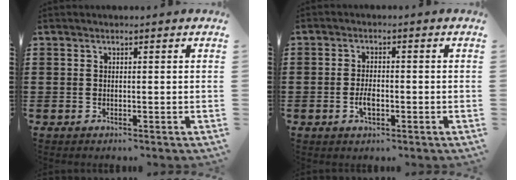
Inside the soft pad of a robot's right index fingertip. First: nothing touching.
{"total": 3.0, "force": [-0.9, 1.3, 2.5], "torque": [-0.054, 0.000, -0.018]}